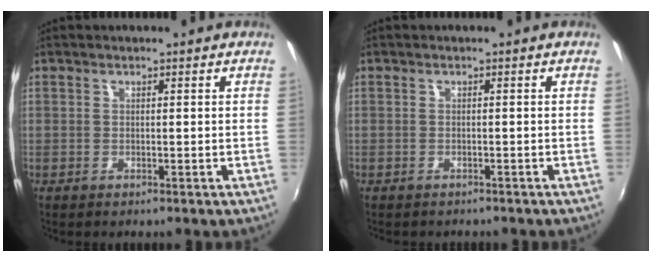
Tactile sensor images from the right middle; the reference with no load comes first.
{"total": 1.3, "force": [-1.2, 0.5, 0.3], "torque": [-0.011, -0.003, -0.014]}